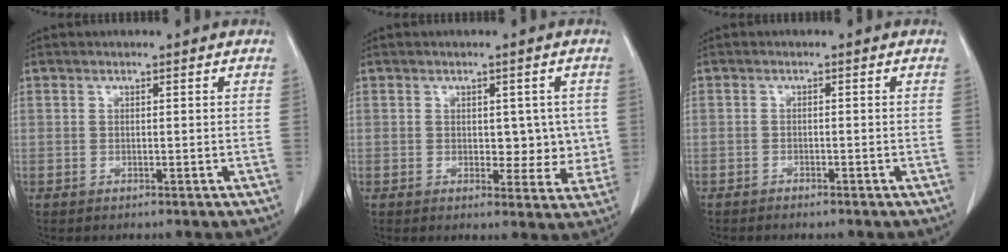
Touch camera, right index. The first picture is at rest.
{"total": 5.2, "force": [0.3, 3.4, 3.9], "torque": [-0.027, 0.005, 0.010]}
{"total": 1.3, "force": [-1.2, 0.5, 0.4], "torque": [-0.006, 0.001, -0.016]}